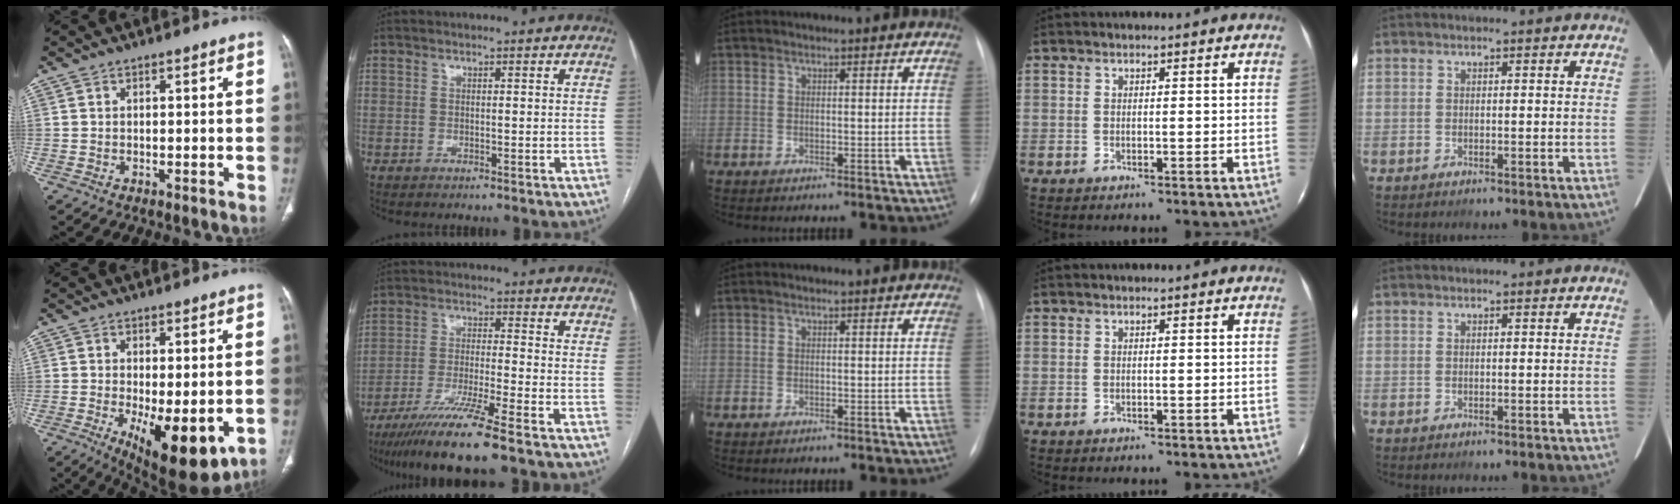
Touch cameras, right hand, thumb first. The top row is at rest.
{"thumb": {"total": 12.8, "force": [-3.2, 4.8, 11.4], "torque": [-0.166, -0.027, -0.031]}, "index": {"total": 11.5, "force": [-8.3, -0.9, 7.9], "torque": [-0.143, -0.035, -0.147]}}